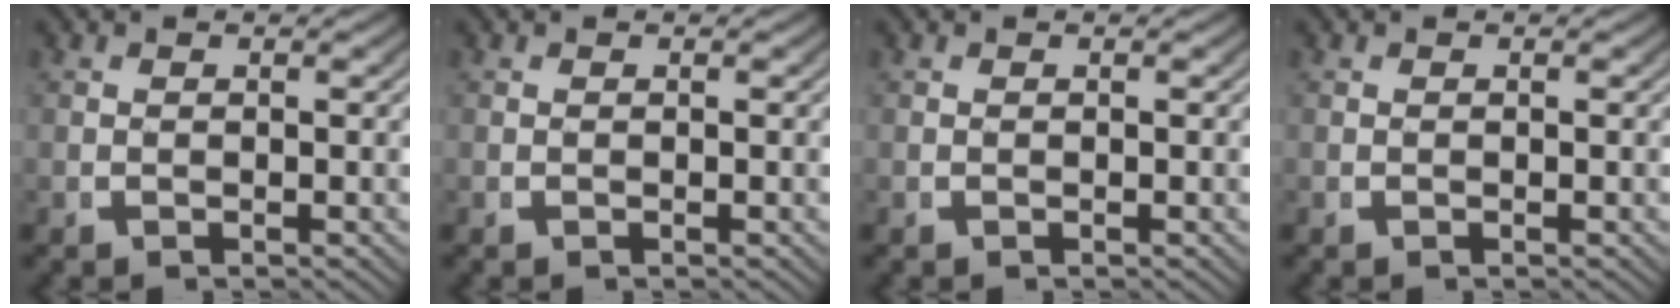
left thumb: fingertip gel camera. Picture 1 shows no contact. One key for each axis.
{"total": 0.0}
{"total": 0.0}
{"total": 0.0}